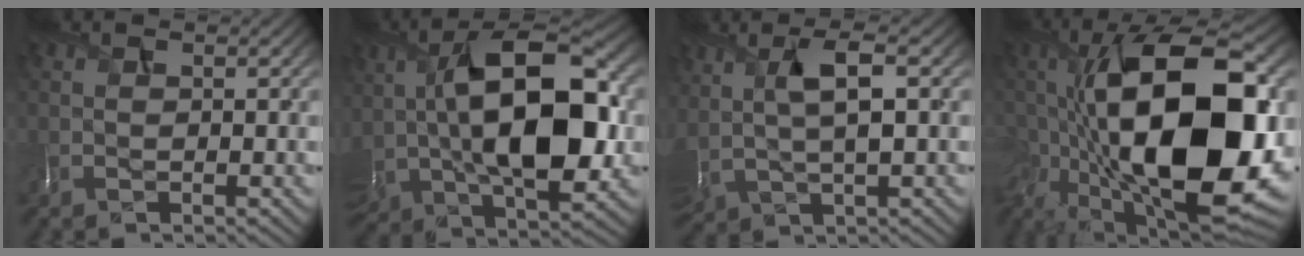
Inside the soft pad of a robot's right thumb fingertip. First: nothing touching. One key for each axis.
{"total": 16.9, "fx": 1.1, "fy": 9.6, "fz": 13.9, "tx": -0.258, "ty": -0.008, "tz": 0.026}
{"total": 6.1, "fx": 2.1, "fy": 2.3, "fz": 5.3, "tx": -0.118, "ty": 0.010, "tz": 0.042}
{"total": 21.3, "fx": -1.9, "fy": 10.4, "fz": 18.5, "tx": -0.330, "ty": -0.013, "tz": -0.033}